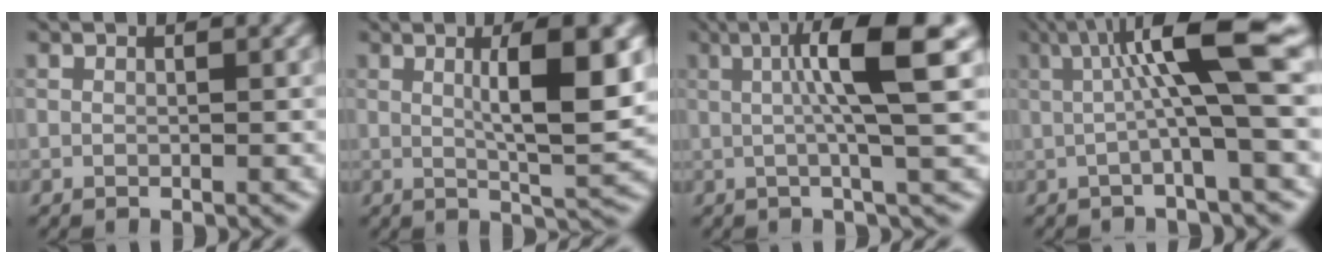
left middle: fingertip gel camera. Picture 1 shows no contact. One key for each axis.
{"total": 7.0, "fx": 1.5, "fy": 1.5, "fz": 6.7, "tx": -0.096, "ty": 0.001, "tz": 0.025}
{"total": 8.1, "fx": 1.7, "fy": 1.1, "fz": 7.8, "tx": -0.112, "ty": 0.015, "tz": 0.024}
{"total": 8.5, "fx": 1.5, "fy": 1.1, "fz": 8.3, "tx": -0.129, "ty": 0.006, "tz": 0.021}